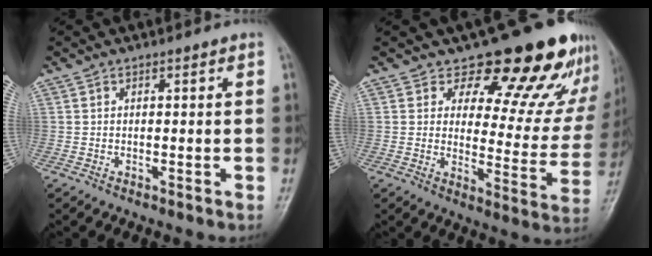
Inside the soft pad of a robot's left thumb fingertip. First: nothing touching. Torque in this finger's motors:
{"motor_torque": [0.61, 0.68, 0.14, -0.21, 0.08]}